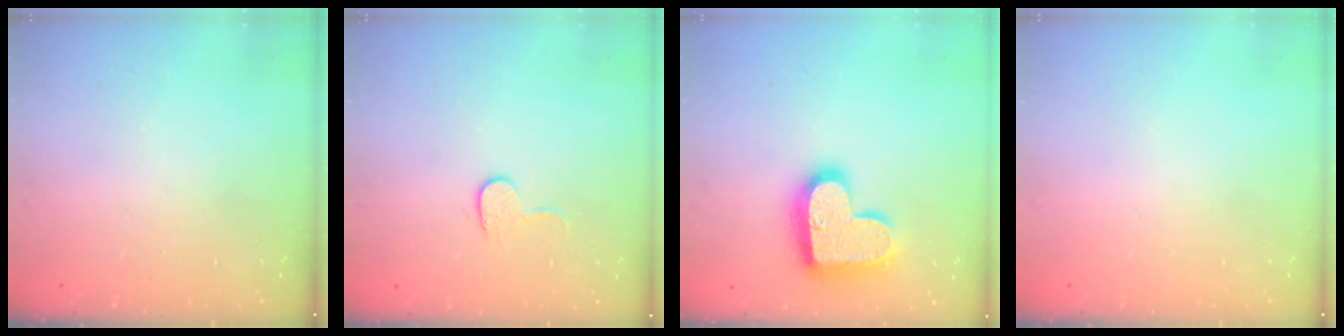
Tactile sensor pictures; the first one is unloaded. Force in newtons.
{"total": 5.4, "press": 5.4, "slide": 0.5}
{"total": 18.9, "press": 18.9, "slide": 1.1}
{"total": 0.0}